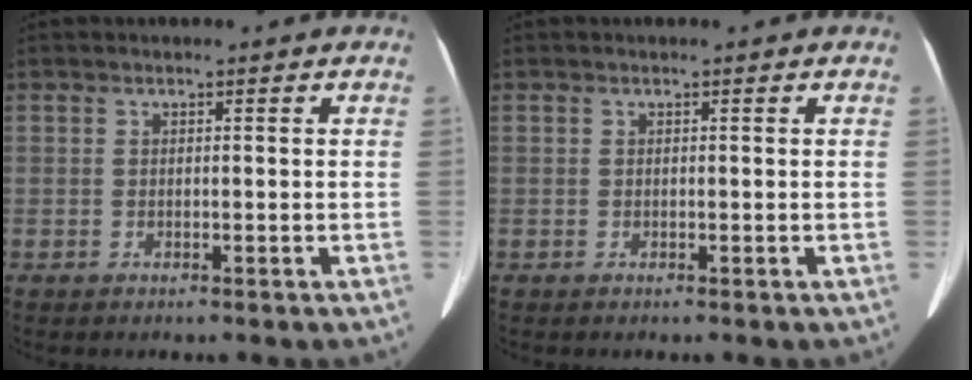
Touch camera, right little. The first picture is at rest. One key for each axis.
{"total": 0.0}